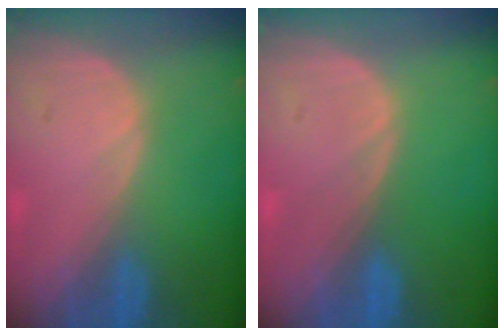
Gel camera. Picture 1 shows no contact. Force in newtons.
{"total": 0.0}